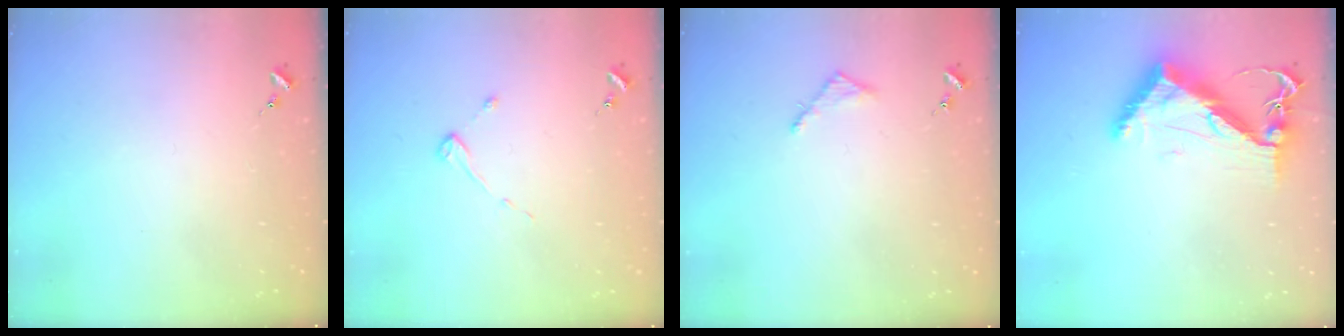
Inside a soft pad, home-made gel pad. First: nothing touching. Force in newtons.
{"total": 2.9, "press": 2.8, "slide": 0.3}
{"total": 2.7, "press": 2.7, "slide": 0.3}
{"total": 11.4, "press": 11.3, "slide": 1.2}